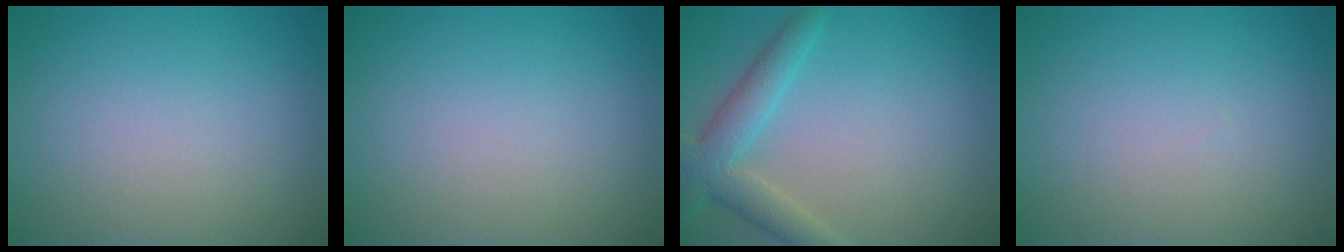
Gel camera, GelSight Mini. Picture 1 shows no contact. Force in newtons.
{"total": 0.0}
{"total": 4.0, "press": 4.0, "slide": 0.1}
{"total": 0.0}